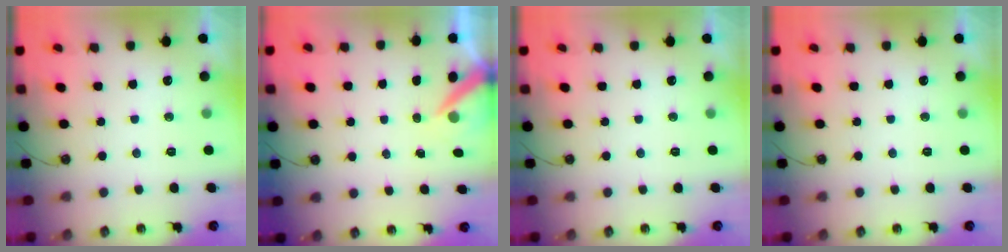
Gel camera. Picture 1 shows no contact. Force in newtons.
{"total": 5.3, "press": 5.3, "slide": 0.5}
{"total": 0.0}
{"total": 0.0}